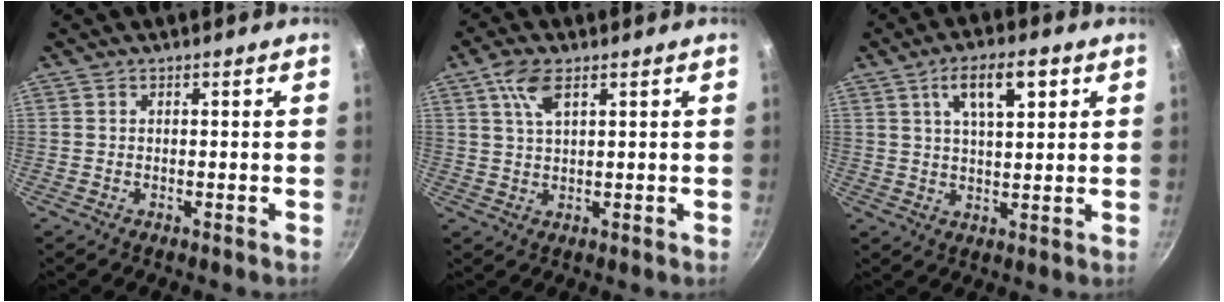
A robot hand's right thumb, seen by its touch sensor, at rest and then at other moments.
{"total": 5.3, "force": [2.4, 2.2, 4.2], "torque": [-0.081, 0.000, 0.048]}
{"total": 8.9, "force": [3.7, 3.6, 7.2], "torque": [-0.106, -0.005, 0.062]}